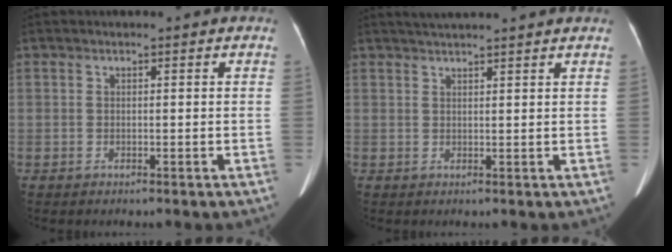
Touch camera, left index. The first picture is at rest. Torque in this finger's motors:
{"motor_torque": [0.42, -0.56, -0.01, 0.05]}